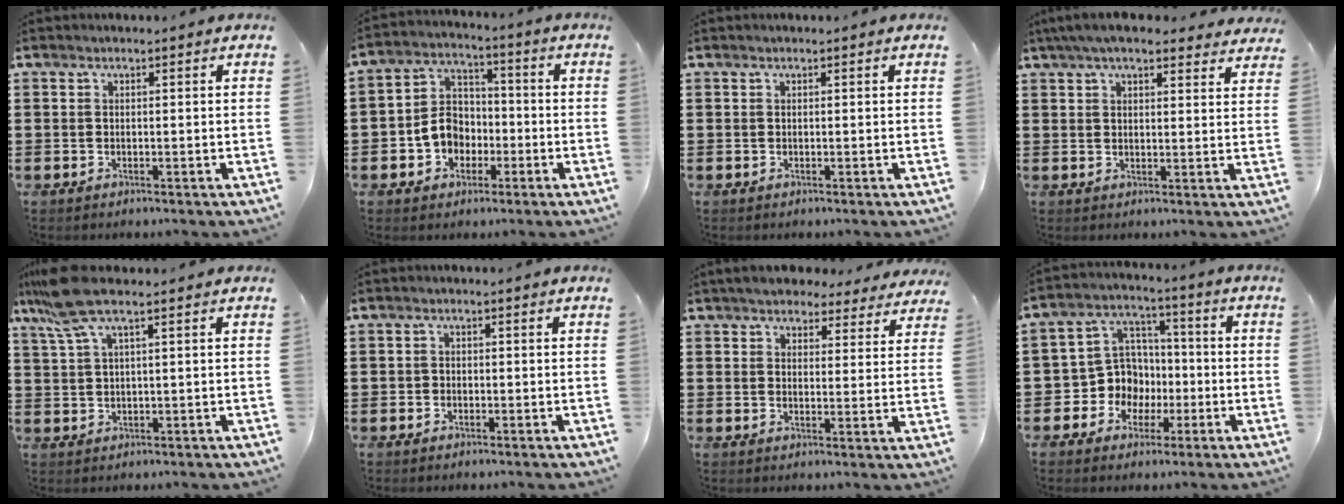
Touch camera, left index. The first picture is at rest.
{"total": 6.9, "force": [-2.3, 5.9, 2.9], "torque": [-0.077, 0.020, -0.047]}
{"total": 0.0}
{"total": 5.9, "force": [5.1, 0.9, 2.8], "torque": [-0.068, -0.005, 0.095]}
{"total": 6.8, "force": [3.7, 1.1, 5.6], "torque": [-0.133, 0.004, 0.066]}
{"total": 0.9, "force": [-0.5, 0.8, 0.2], "torque": [-0.007, 0.002, -0.012]}
{"total": 4.5, "force": [4.4, 0.9, 0.8], "torque": [-0.034, -0.012, 0.080]}
{"total": 8.5, "force": [-1.5, 8.1, 2.0], "torque": [-0.086, 0.002, -0.026]}